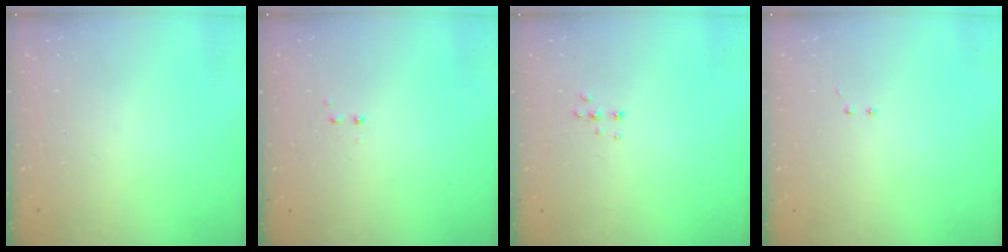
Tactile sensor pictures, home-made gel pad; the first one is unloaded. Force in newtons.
{"total": 1.2, "press": 1.1, "slide": 0.5}
{"total": 5.1, "press": 5.0, "slide": 0.7}
{"total": 3.0, "press": 2.9, "slide": 0.7}